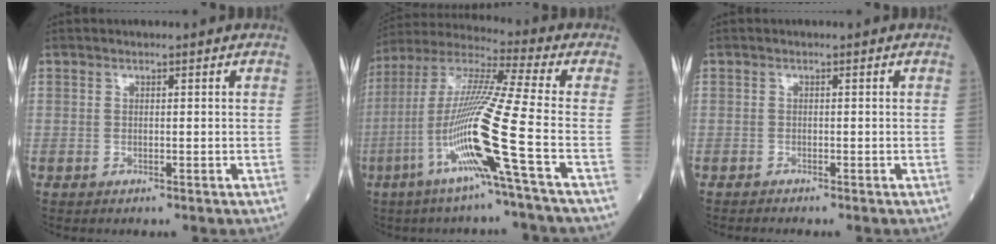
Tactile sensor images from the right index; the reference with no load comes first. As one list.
[{"total": 16.2, "force": [-5.7, -2.4, 15.0], "torque": [-0.302, -0.014, -0.119]}, {"total": 0.7, "force": [-0.7, -0.2, 0.0], "torque": [-0.004, -0.002, -0.015]}]